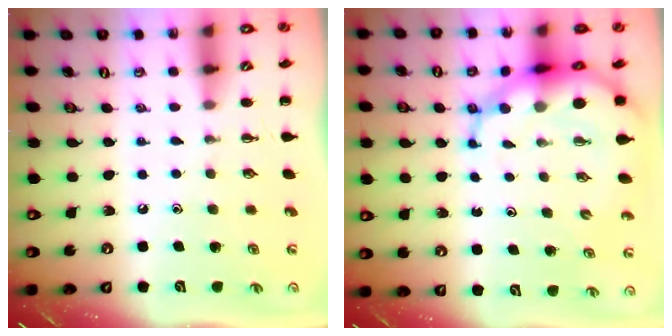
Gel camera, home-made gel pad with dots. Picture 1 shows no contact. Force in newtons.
{"total": 9.7, "press": 9.3, "slide": 2.9}